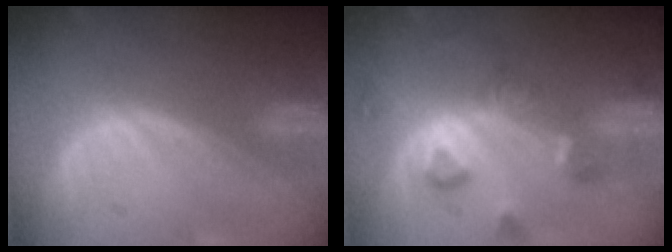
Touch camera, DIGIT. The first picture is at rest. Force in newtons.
{"total": 7.7, "press": 7.1, "slide": 3.0}